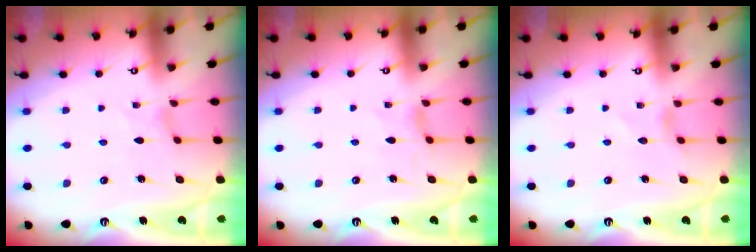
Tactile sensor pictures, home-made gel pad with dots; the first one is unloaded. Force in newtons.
{"total": 1.1, "press": 1.1, "slide": 0.2}
{"total": 0.0}